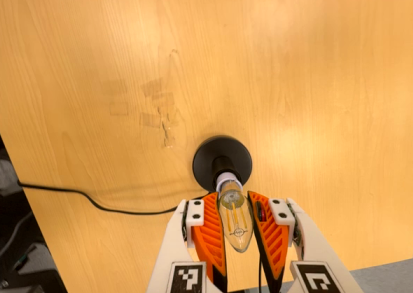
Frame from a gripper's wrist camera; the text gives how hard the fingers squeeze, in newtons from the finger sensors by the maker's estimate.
{"total": 19.4, "left": 20.8, "right": 18.1}